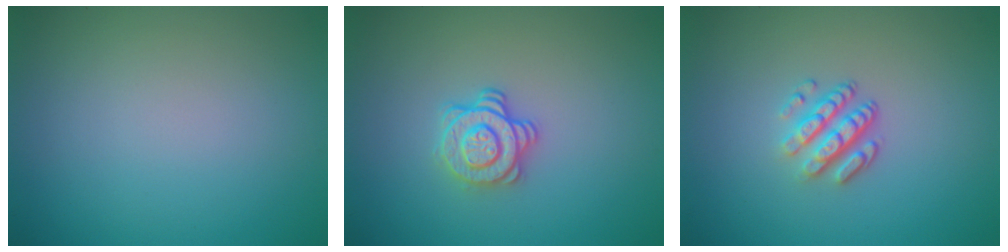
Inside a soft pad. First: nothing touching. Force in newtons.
{"total": 2.9, "press": 2.5, "slide": 1.3}
{"total": 3.3, "press": 2.3, "slide": 2.3}